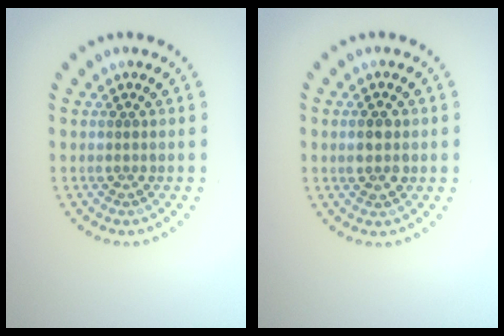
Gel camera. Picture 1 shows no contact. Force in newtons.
{"total": 1.9, "press": 1.9, "slide": 0.2}